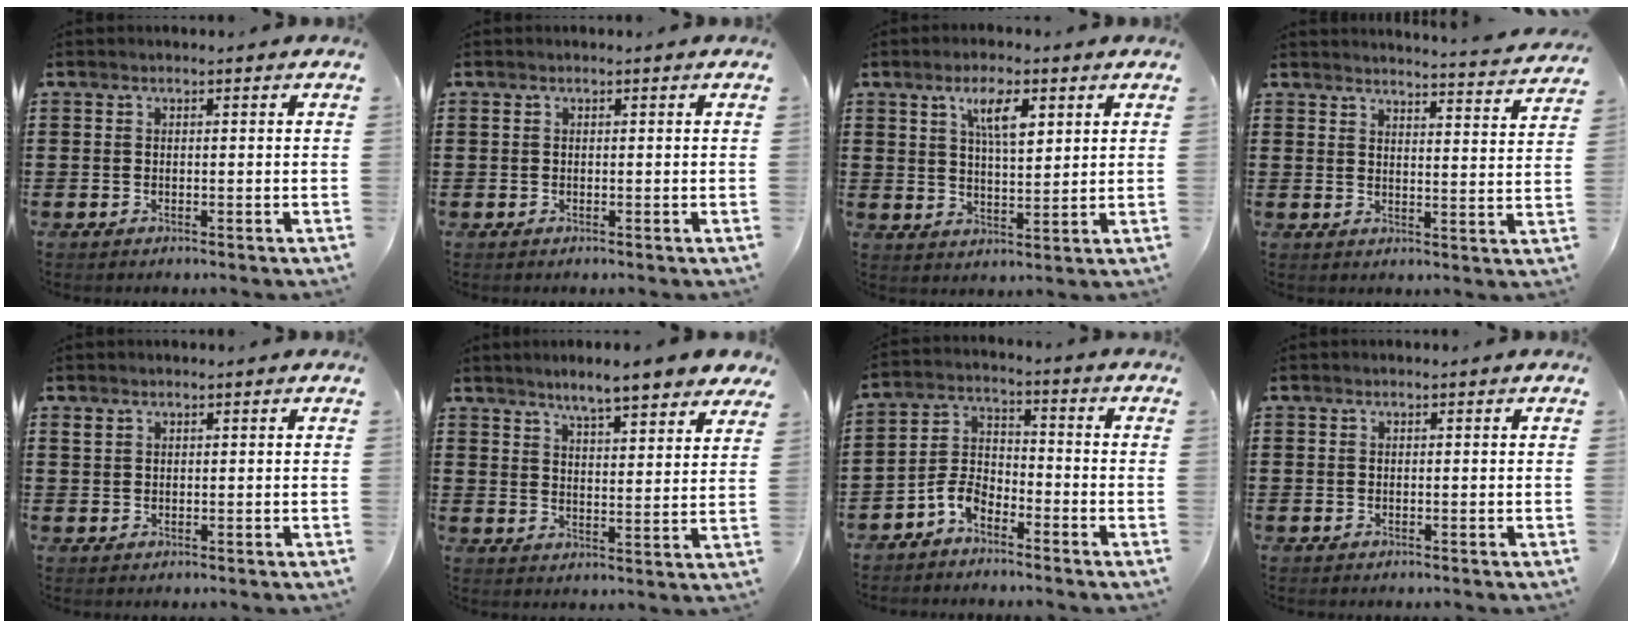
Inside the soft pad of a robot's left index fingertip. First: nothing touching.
{"total": 0.0}
{"total": 6.6, "force": [3.5, 2.3, 5.1], "torque": [-0.094, 0.004, 0.056]}
{"total": 3.7, "force": [3.6, -0.7, 0.4], "torque": [-0.015, -0.034, 0.059]}
{"total": 1.0, "force": [0.7, 0.6, 0.4], "torque": [-0.010, 0.004, 0.013]}
{"total": 5.9, "force": [5.4, 0.2, 2.3], "torque": [-0.059, -0.023, 0.092]}
{"total": 5.2, "force": [-4.1, 2.4, 2.2], "torque": [-0.061, 0.005, -0.085]}
{"total": 0.0}